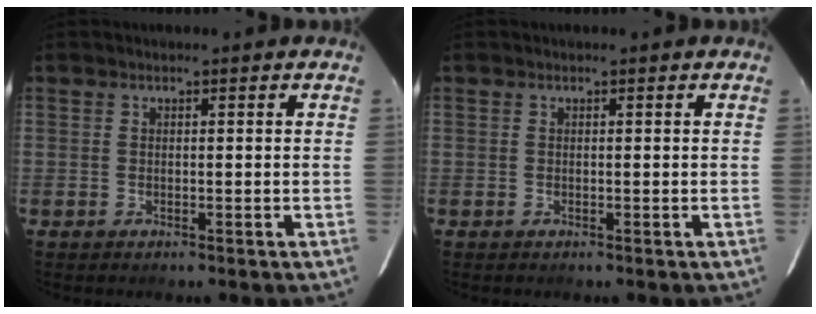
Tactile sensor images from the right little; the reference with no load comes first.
{"total": 0.0}